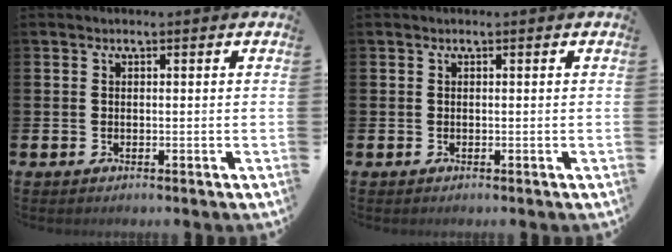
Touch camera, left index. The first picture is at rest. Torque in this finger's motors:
{"motor_torque": [0.00, 0.00, 0.00, -0.01]}